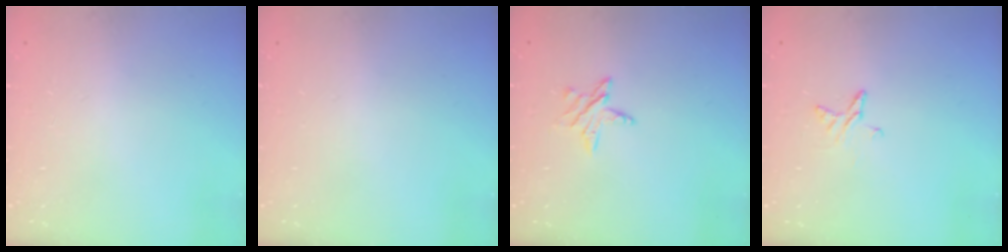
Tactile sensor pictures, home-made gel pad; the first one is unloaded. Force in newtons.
{"total": 0.0}
{"total": 5.9, "press": 5.9, "slide": 0.6}
{"total": 4.4, "press": 4.4, "slide": 0.4}